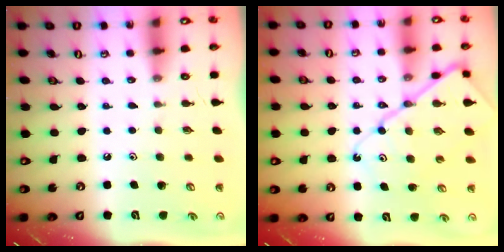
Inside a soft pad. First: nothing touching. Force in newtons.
{"total": 13.5, "press": 13.4, "slide": 1.2}